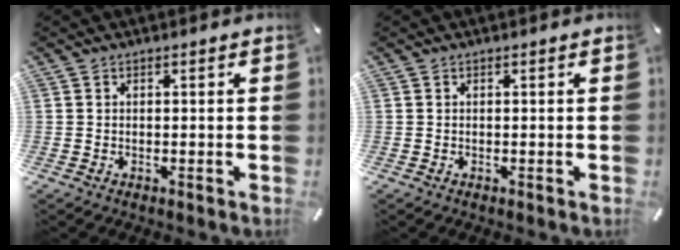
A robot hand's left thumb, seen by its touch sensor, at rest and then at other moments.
{"total": 0.0}